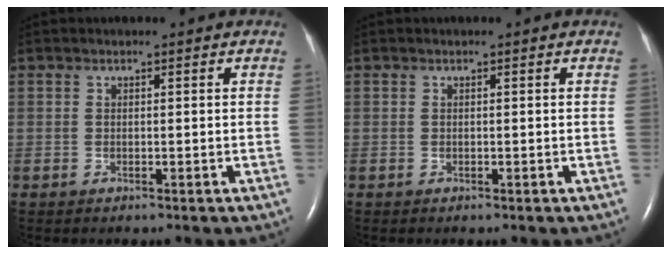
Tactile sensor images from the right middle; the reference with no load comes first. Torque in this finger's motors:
{"motor_torque": [0.11, -0.02, 0.00, 0.01]}